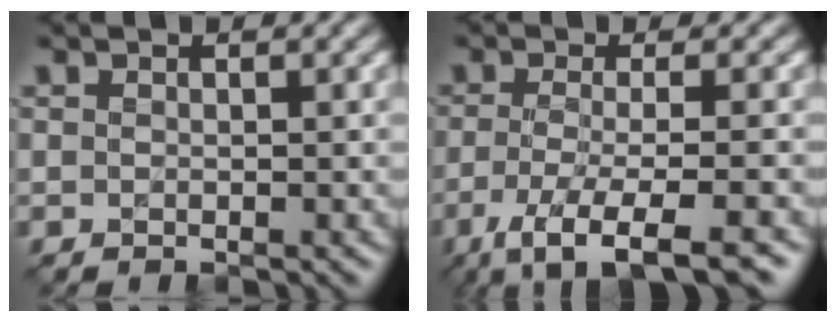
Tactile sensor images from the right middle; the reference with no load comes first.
{"total": 6.2, "force": [-3.2, 1.5, 5.1], "torque": [-0.084, -0.004, -0.063]}